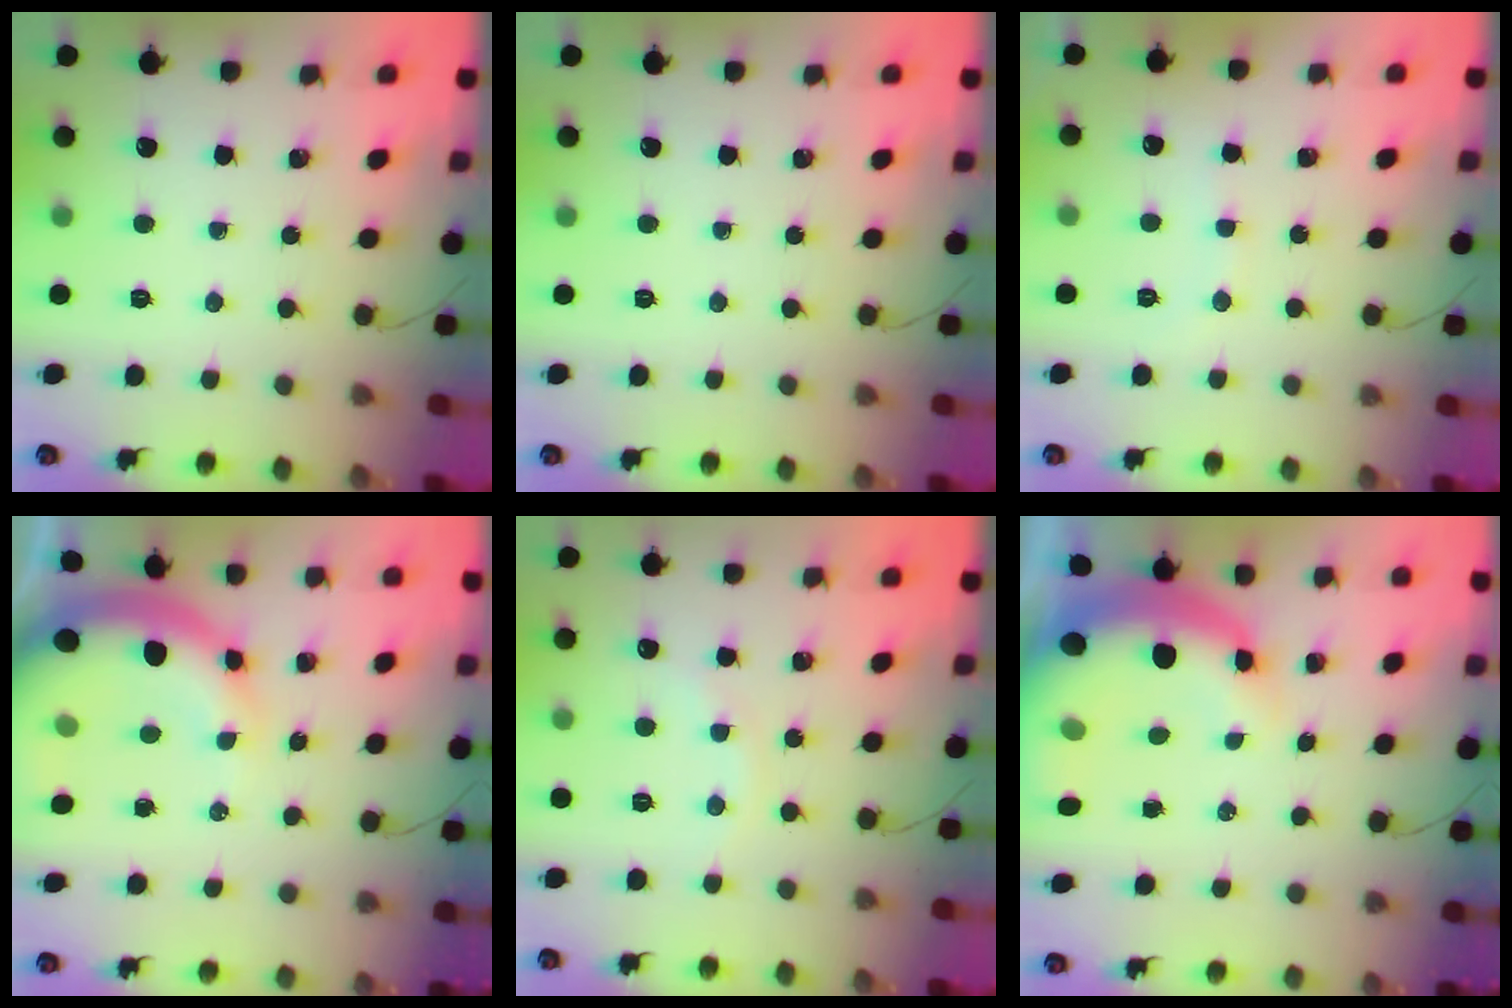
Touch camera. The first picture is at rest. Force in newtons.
{"total": 0.0}
{"total": 6.0, "press": 5.9, "slide": 0.9}
{"total": 14.1, "press": 13.8, "slide": 3.1}
{"total": 5.7, "press": 5.4, "slide": 1.6}
{"total": 12.2, "press": 11.9, "slide": 2.8}